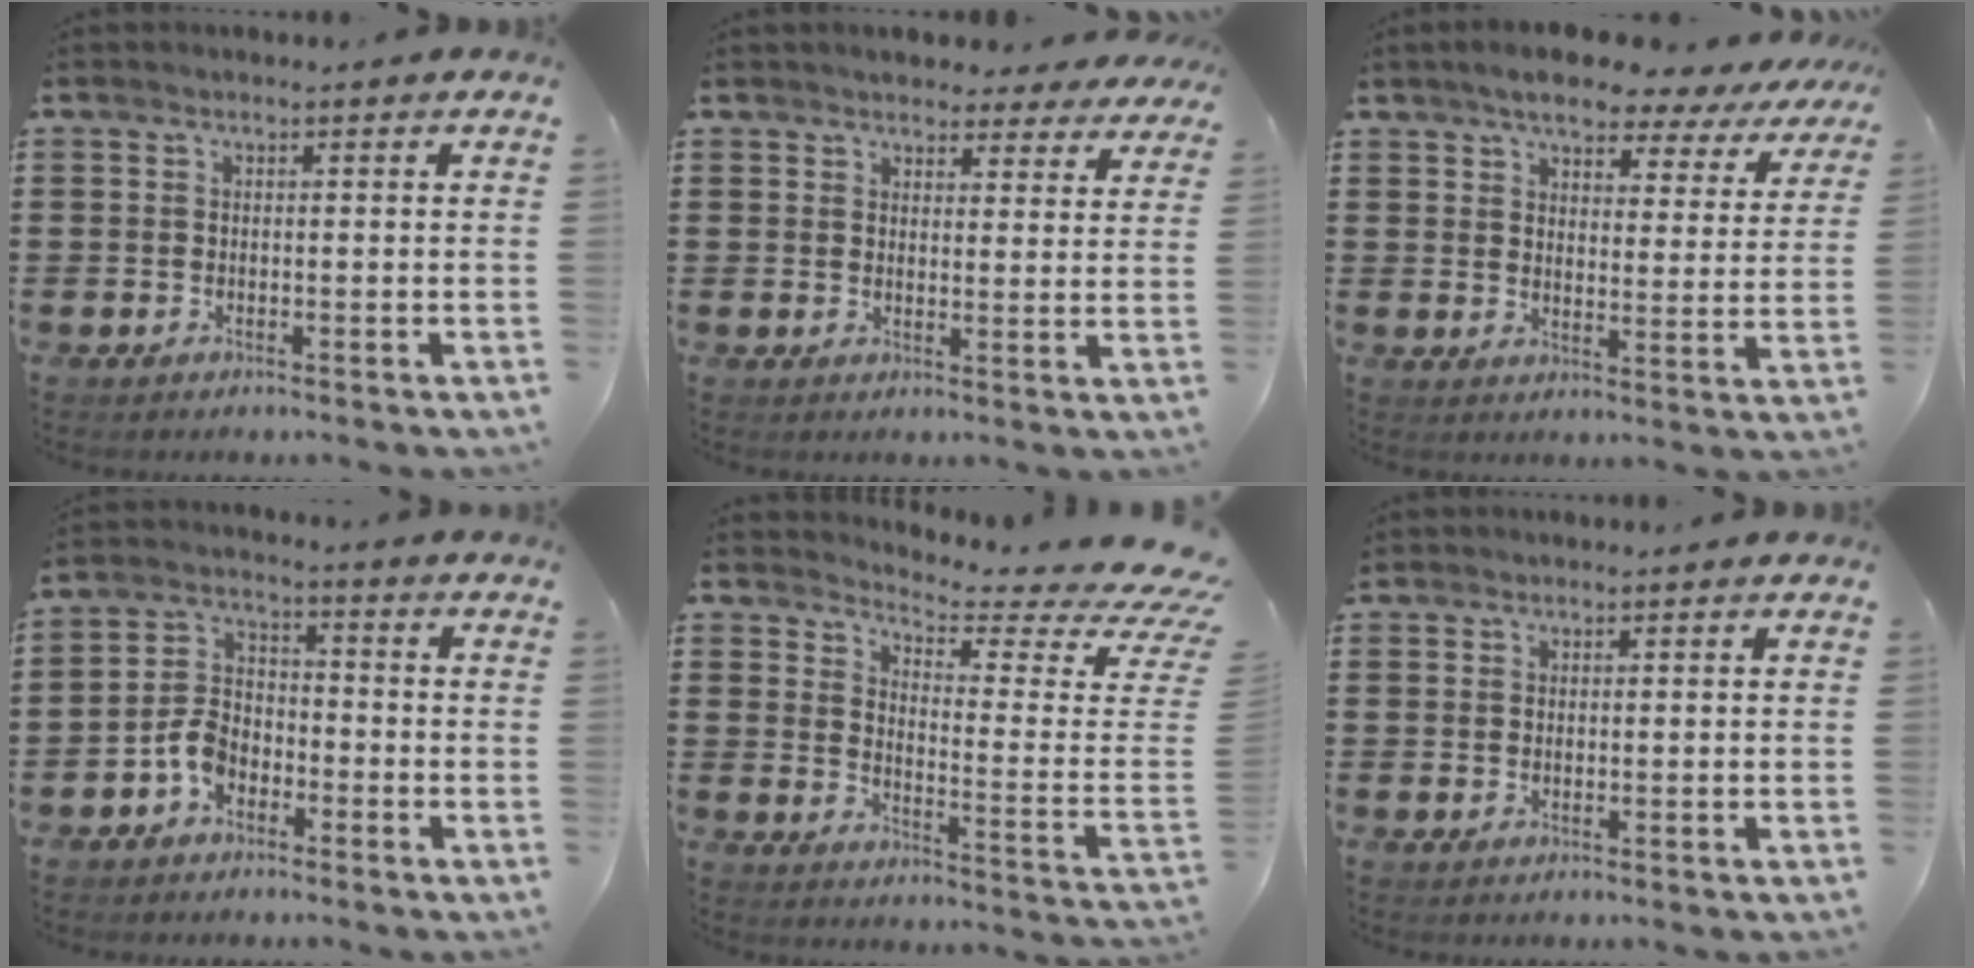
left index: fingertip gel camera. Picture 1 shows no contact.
{"total": 3.8, "force": [3.7, 0.6, 0.3], "torque": [-0.010, -0.014, 0.068]}
{"total": 6.4, "force": [5.8, 1.2, 2.5], "torque": [-0.058, -0.028, 0.096]}
{"total": 5.1, "force": [-3.0, 3.2, 2.6], "torque": [-0.069, 0.010, -0.062]}
{"total": 4.4, "force": [3.9, 0.2, 2.1], "torque": [-0.057, -0.051, 0.061]}
{"total": 0.6, "force": [0.6, 0.3, 0.0], "torque": [-0.003, 0.001, 0.012]}